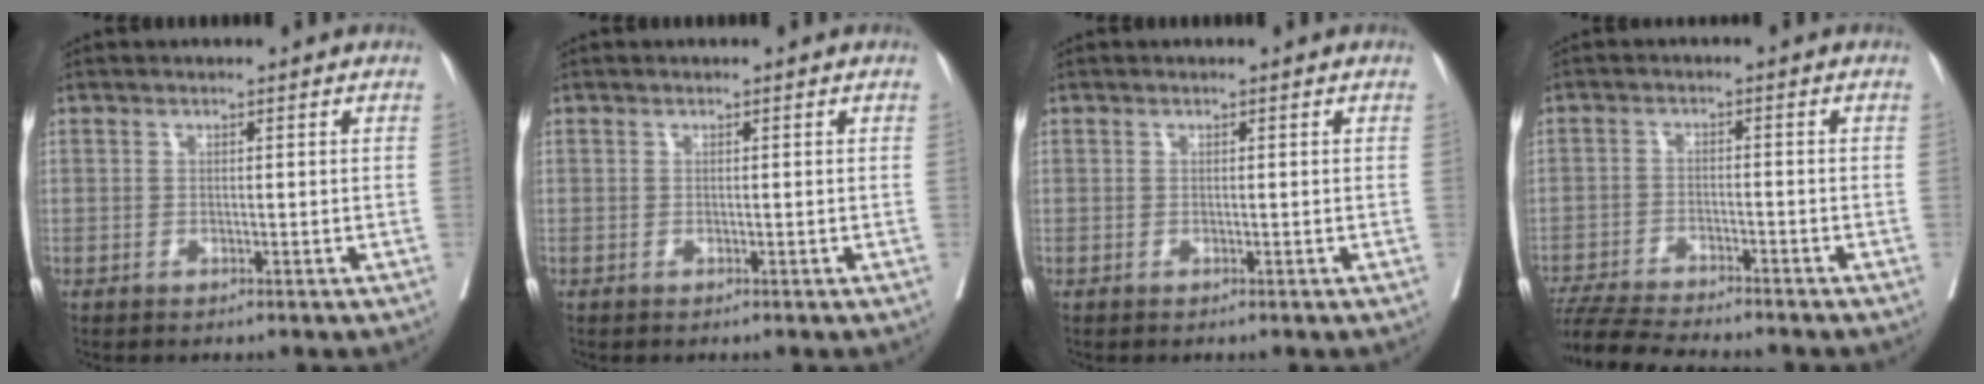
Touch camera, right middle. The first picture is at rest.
{"total": 0.0}
{"total": 0.0}
{"total": 10.9, "force": [-10.0, 0.6, 4.2], "torque": [-0.069, -0.014, -0.161]}